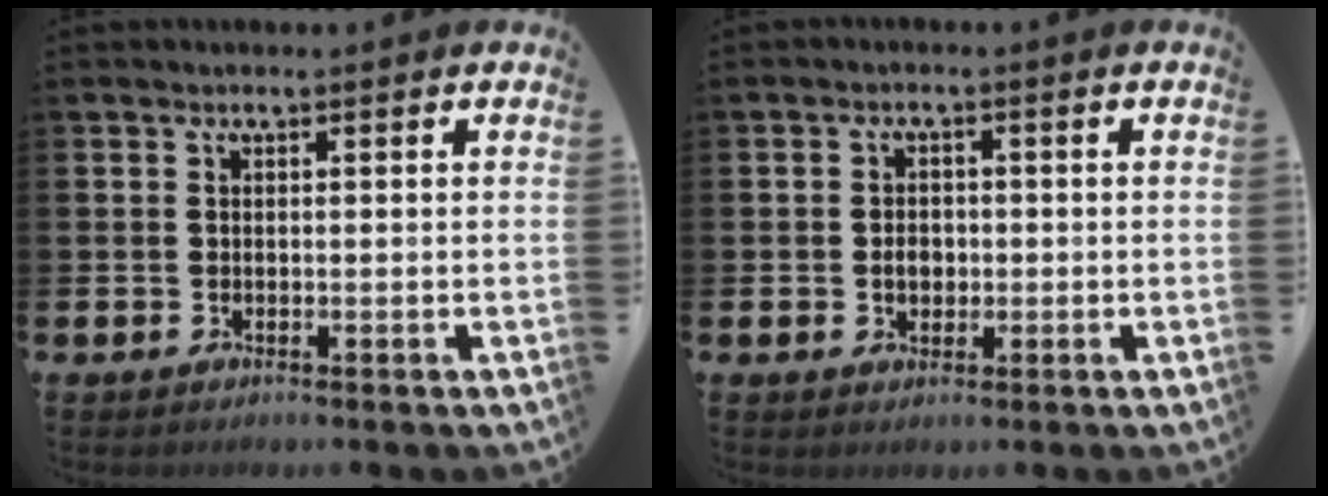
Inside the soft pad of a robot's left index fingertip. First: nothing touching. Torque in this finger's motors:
{"motor_torque": [0.17, -0.04, 0.06, 0.06]}